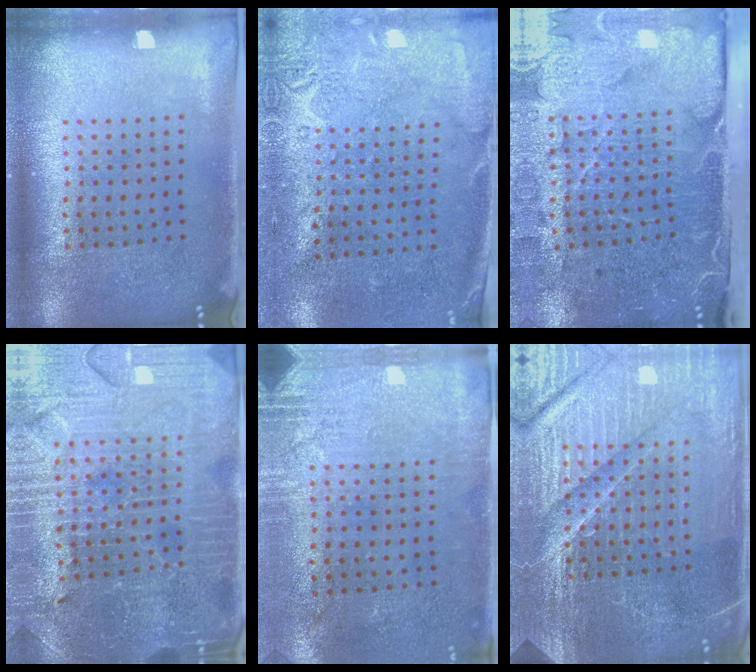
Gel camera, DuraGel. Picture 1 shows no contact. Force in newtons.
{"total": 2.7, "press": 2.2, "slide": 1.6}
{"total": 5.0, "press": 4.0, "slide": 3.0}
{"total": 3.9, "press": 3.8, "slide": 0.9}
{"total": 2.8, "press": 2.3, "slide": 1.6}
{"total": 5.5, "press": 5.1, "slide": 2.1}